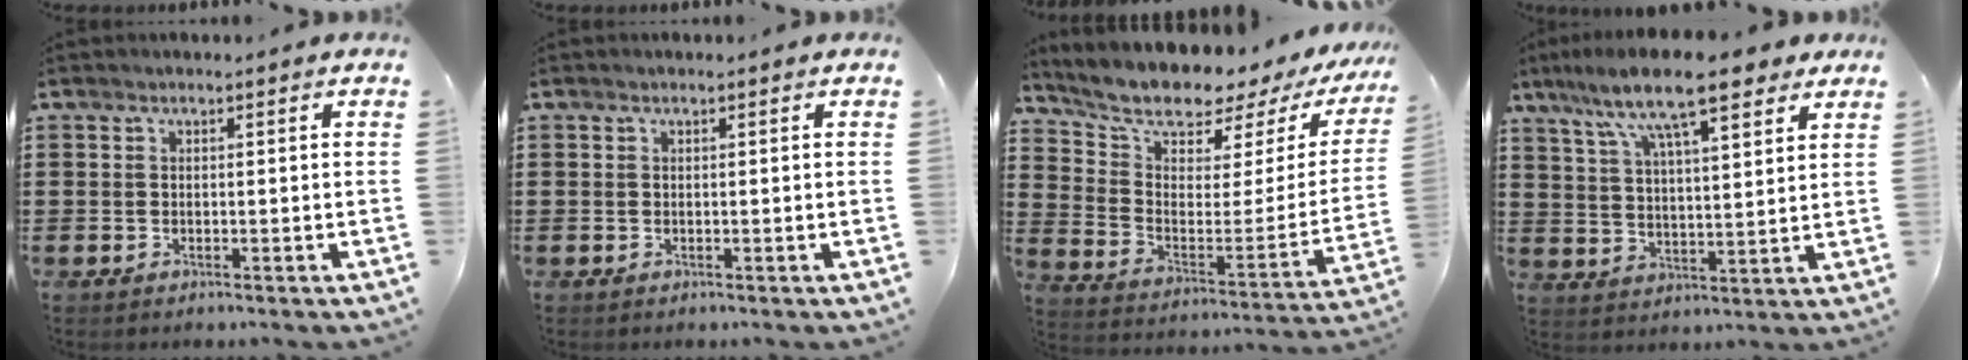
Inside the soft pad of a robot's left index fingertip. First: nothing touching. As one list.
[{"total": 0.0}, {"total": 6.8, "force": [6.2, 2.0, 1.8], "torque": [-0.059, -0.062, 0.102]}, {"total": 11.7, "force": [8.5, 2.4, 7.6], "torque": [-0.157, -0.022, 0.144]}]